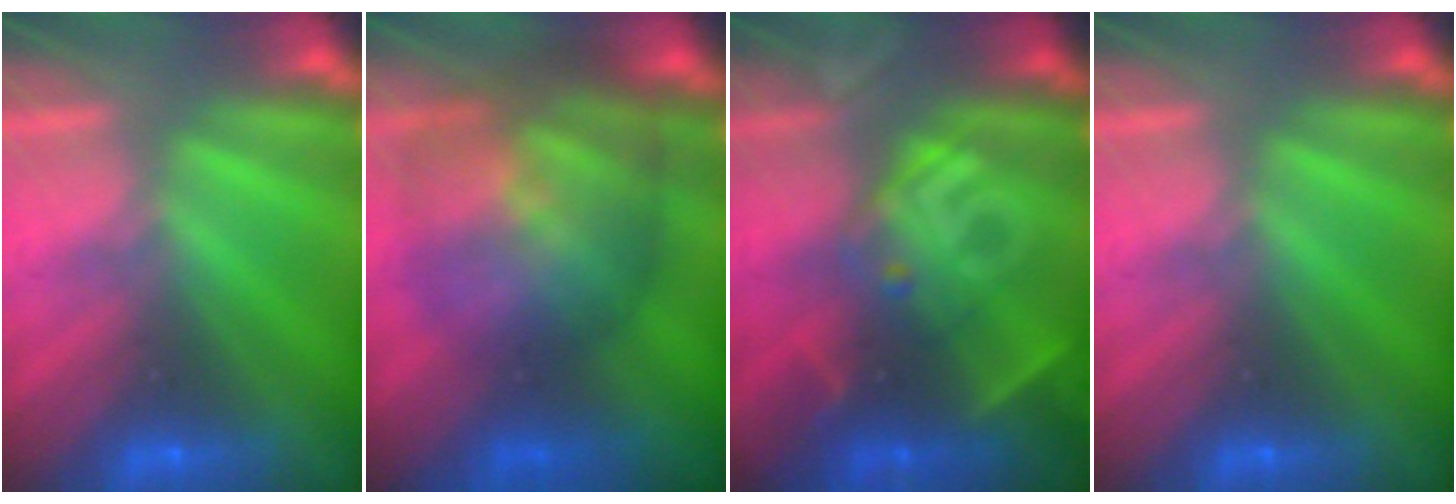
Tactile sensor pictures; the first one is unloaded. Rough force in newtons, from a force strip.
{"total": 7.5}
{"total": 2.8}
{"total": 0.0}